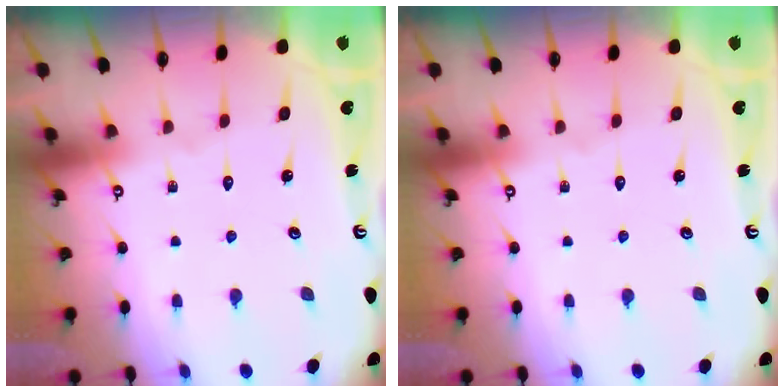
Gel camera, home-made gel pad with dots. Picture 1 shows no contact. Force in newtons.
{"total": 0.0}